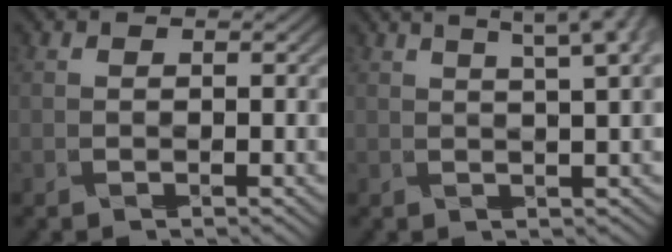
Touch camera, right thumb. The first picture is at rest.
{"total": 6.2, "force": [3.6, 0.9, 5.0], "torque": [-0.063, 0.022, 0.047]}